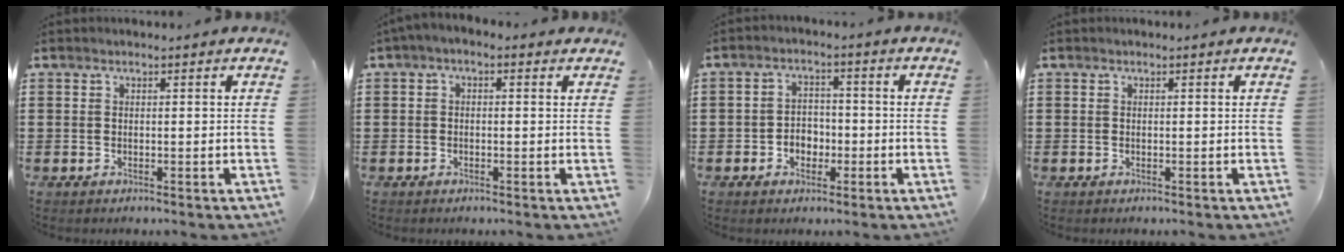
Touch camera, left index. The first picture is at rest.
{"total": 1.2, "force": [-0.9, 0.4, 0.7], "torque": [-0.013, 0.002, -0.019]}
{"total": 3.3, "force": [-1.6, 2.6, 1.4], "torque": [-0.031, 0.007, -0.036]}
{"total": 0.0}